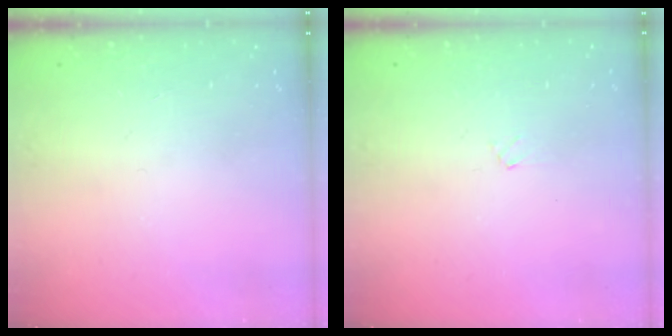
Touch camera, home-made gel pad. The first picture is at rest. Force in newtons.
{"total": 0.9, "press": 0.9, "slide": 0.2}